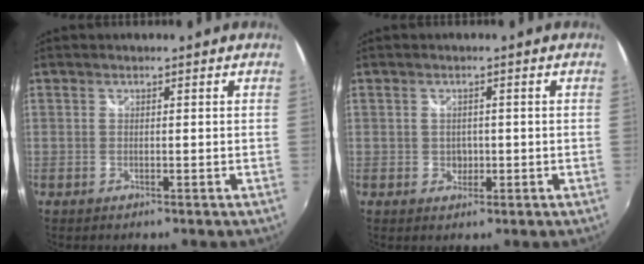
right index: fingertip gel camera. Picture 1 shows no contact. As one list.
[{"total": 2.2, "force": [-0.2, 2.0, 0.9], "torque": [-0.013, 0.001, -0.002]}]